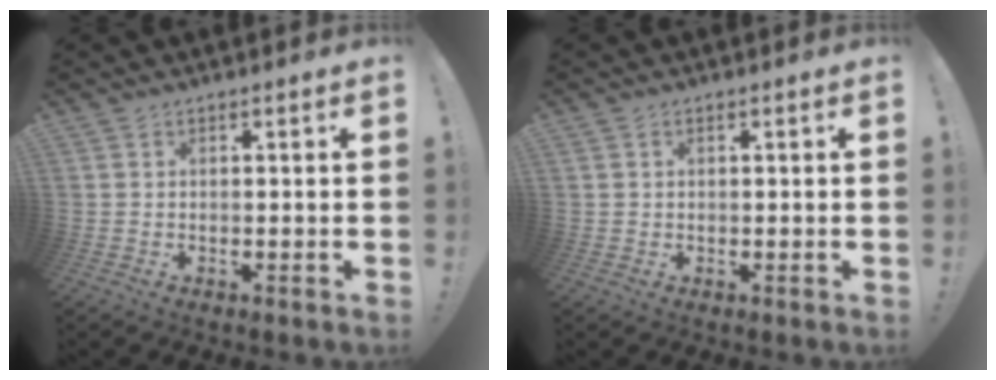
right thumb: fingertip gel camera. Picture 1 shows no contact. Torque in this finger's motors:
{"motor_torque": [0.13, -0.01, -0.29, -0.05, -0.05]}